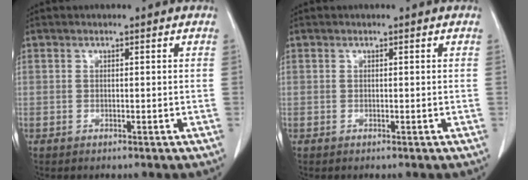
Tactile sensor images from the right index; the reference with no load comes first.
{"total": 0.0}